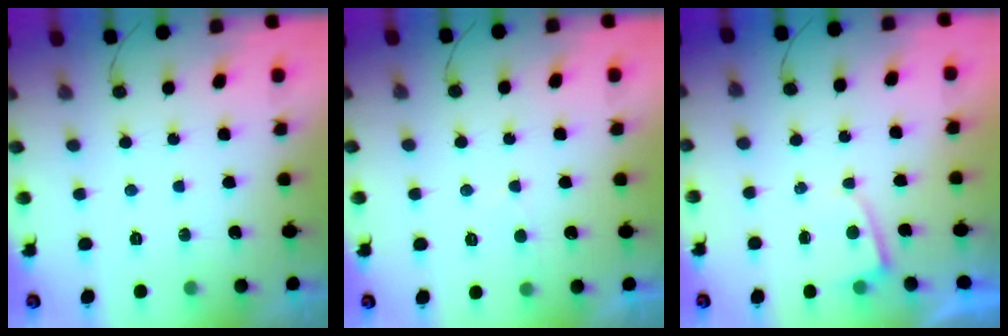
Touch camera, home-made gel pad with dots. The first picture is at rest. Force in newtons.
{"total": 2.3, "press": 2.3, "slide": 0.3}
{"total": 2.3, "press": 2.3, "slide": 0.2}